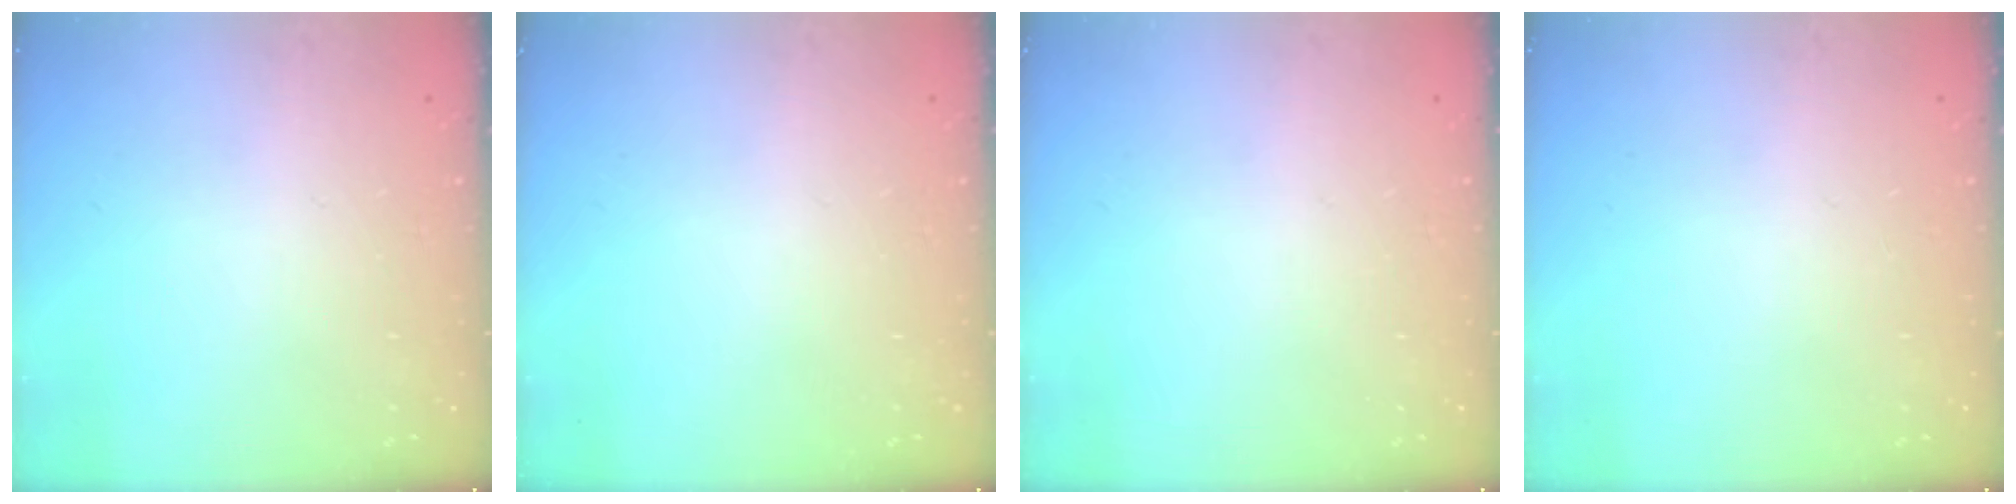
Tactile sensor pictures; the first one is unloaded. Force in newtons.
{"total": 0.0}
{"total": 0.0}
{"total": 0.0}